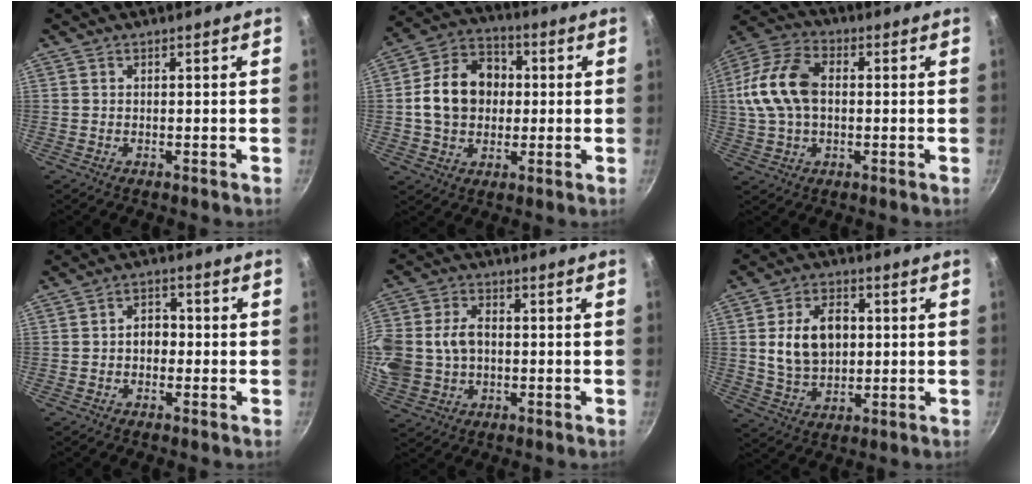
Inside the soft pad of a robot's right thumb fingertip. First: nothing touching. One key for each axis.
{"total": 13.9, "fx": 0.6, "fy": 11.0, "fz": 8.6, "tx": -0.118, "ty": 0.027, "tz": 0.000}
{"total": 14.3, "fx": 0.9, "fy": 9.3, "fz": 10.8, "tx": -0.206, "ty": 0.027, "tz": 0.004}
{"total": 4.0, "fx": -0.6, "fy": 3.1, "fz": 2.4, "tx": -0.010, "ty": 0.015, "tz": -0.015}
{"total": 17.1, "fx": -0.1, "fy": 13.6, "fz": 10.4, "tx": -0.248, "ty": 0.041, "tz": 0.006}
{"total": 12.0, "fx": 1.4, "fy": 8.4, "fz": 8.4, "tx": -0.123, "ty": 0.001, "tz": 0.028}